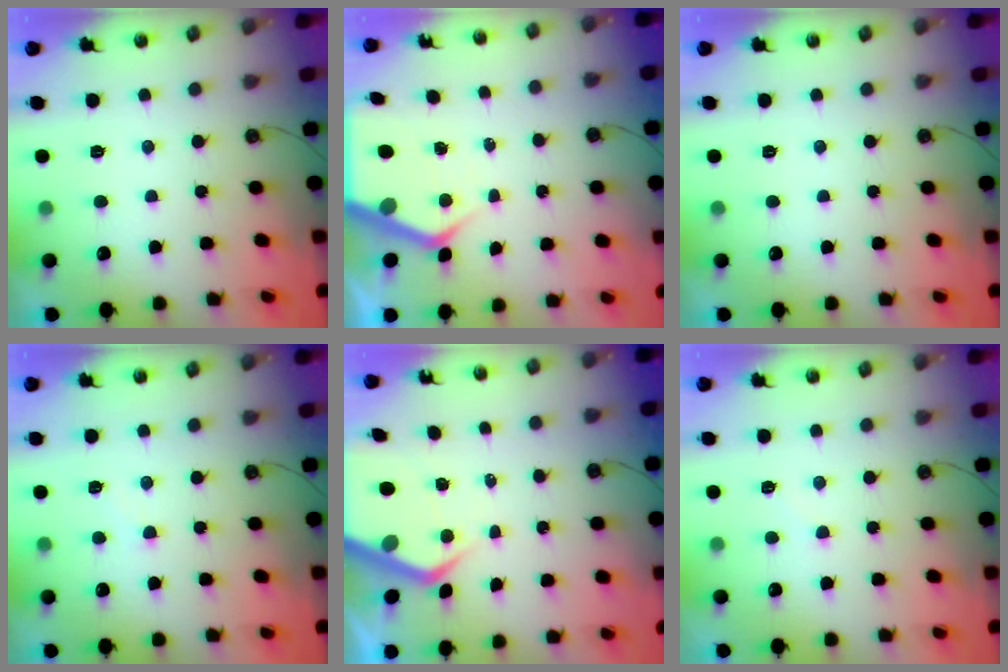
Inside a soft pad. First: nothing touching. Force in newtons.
{"total": 6.1, "press": 6.1, "slide": 0.5}
{"total": 0.0}
{"total": 2.8, "press": 2.8, "slide": 0.4}
{"total": 6.2, "press": 6.2, "slide": 0.6}
{"total": 3.6, "press": 3.6, "slide": 0.4}